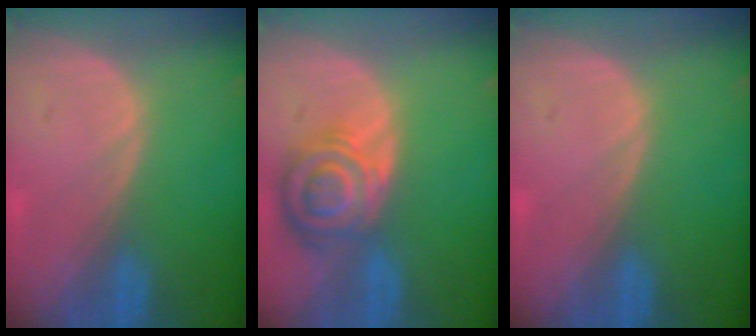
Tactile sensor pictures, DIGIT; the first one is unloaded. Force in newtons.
{"total": 8.2, "press": 7.2, "slide": 3.9}
{"total": 0.0}